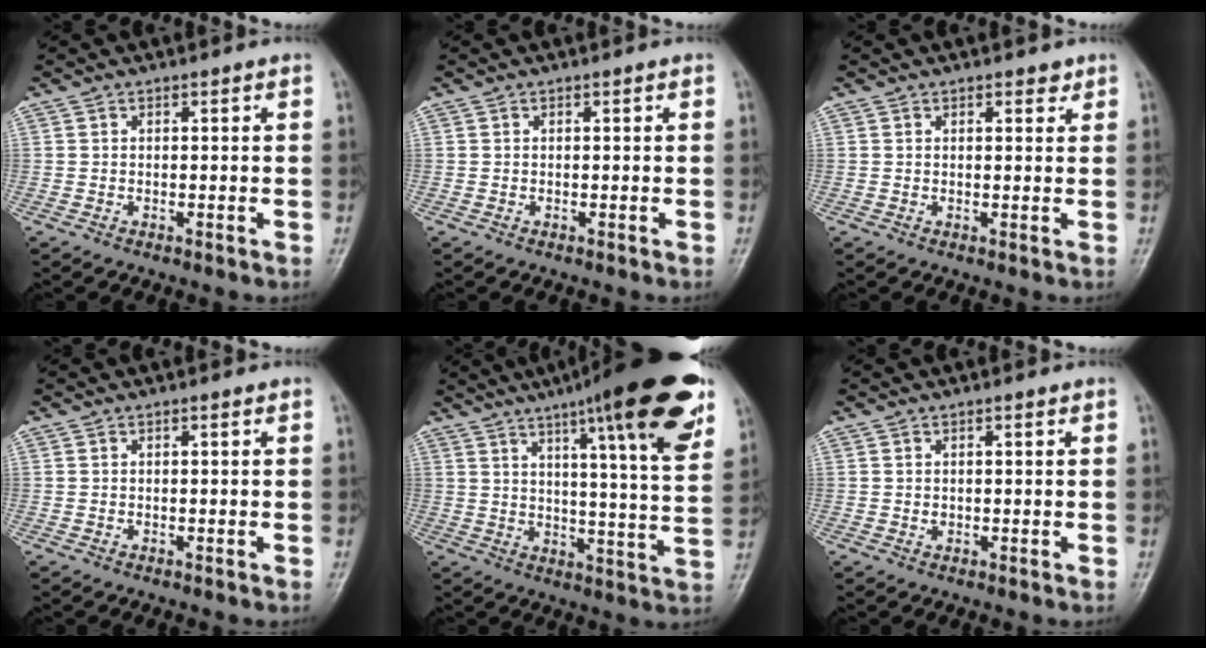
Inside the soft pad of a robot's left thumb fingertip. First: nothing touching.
{"total": 0.0}
{"total": 1.7, "force": [1.2, 0.9, 0.8], "torque": [0.001, -0.005, 0.012]}
{"total": 0.0}
{"total": 23.0, "force": [13.4, 3.4, 18.4], "torque": [-0.248, -0.037, 0.181]}
{"total": 1.0, "force": [0.4, 0.7, 0.6], "torque": [-0.005, -0.001, 0.008]}